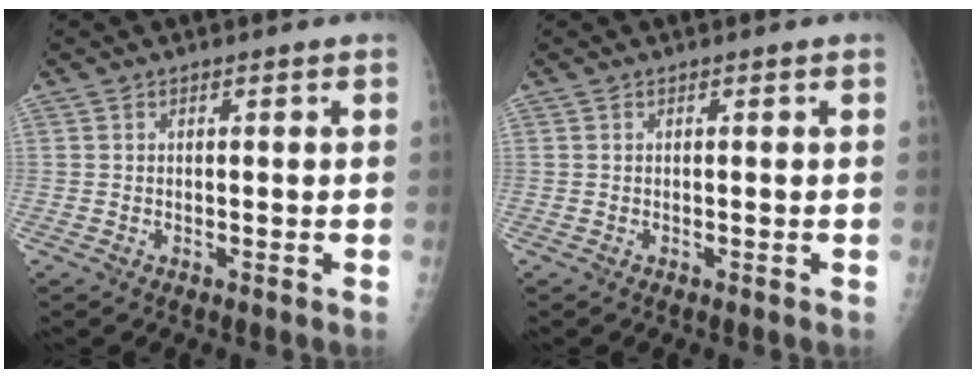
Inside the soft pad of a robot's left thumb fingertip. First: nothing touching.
{"total": 0.0}